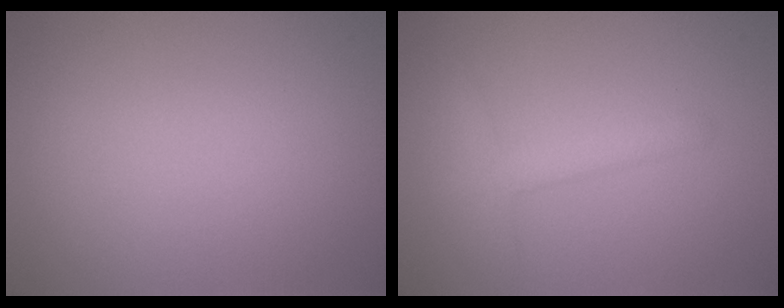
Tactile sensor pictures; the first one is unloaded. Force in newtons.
{"total": 2.0, "press": 2.0, "slide": 0.1}